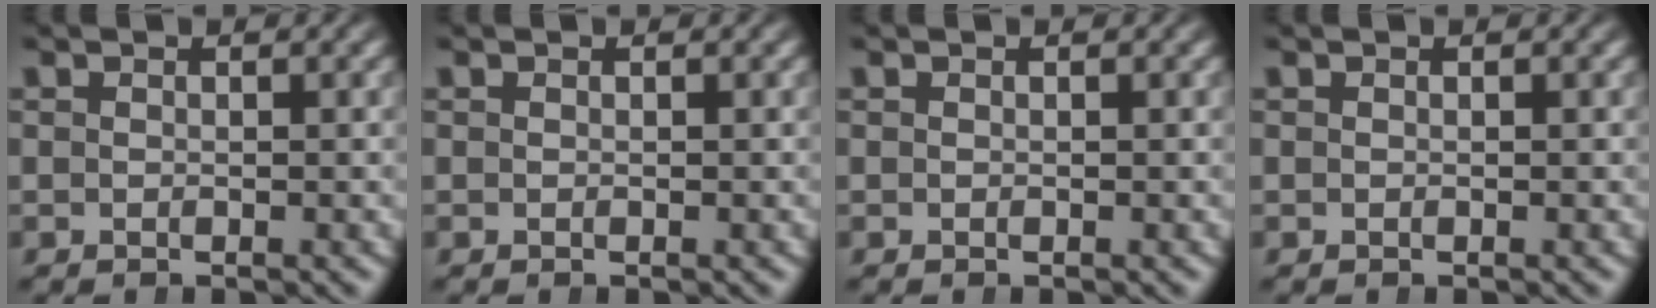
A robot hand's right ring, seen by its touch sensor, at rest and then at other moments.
{"total": 0.0}
{"total": 0.0}
{"total": 0.0}